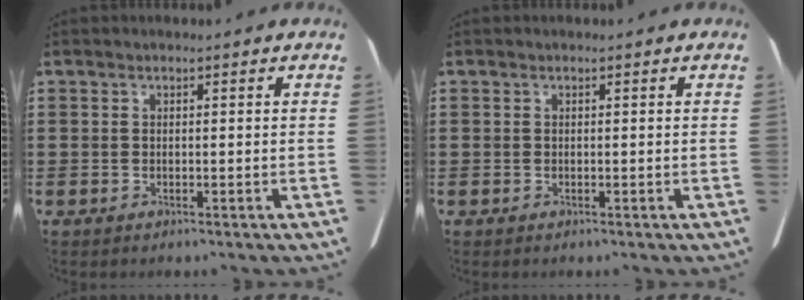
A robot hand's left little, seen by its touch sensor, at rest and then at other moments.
{"total": 0.0}